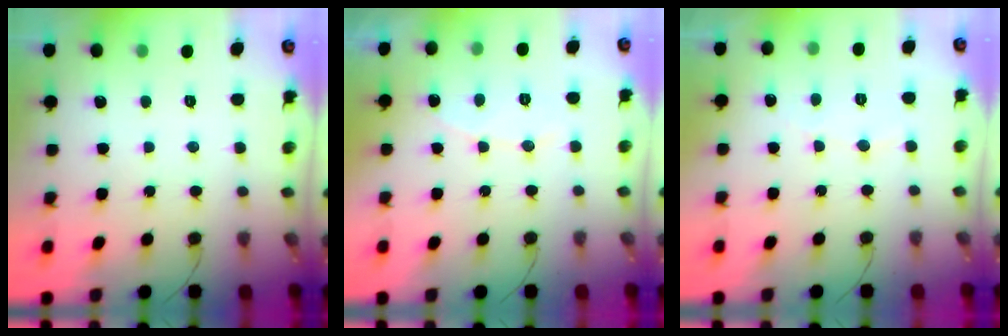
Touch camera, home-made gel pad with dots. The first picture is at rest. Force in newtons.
{"total": 5.2, "press": 5.2, "slide": 0.4}
{"total": 3.0, "press": 2.9, "slide": 0.2}